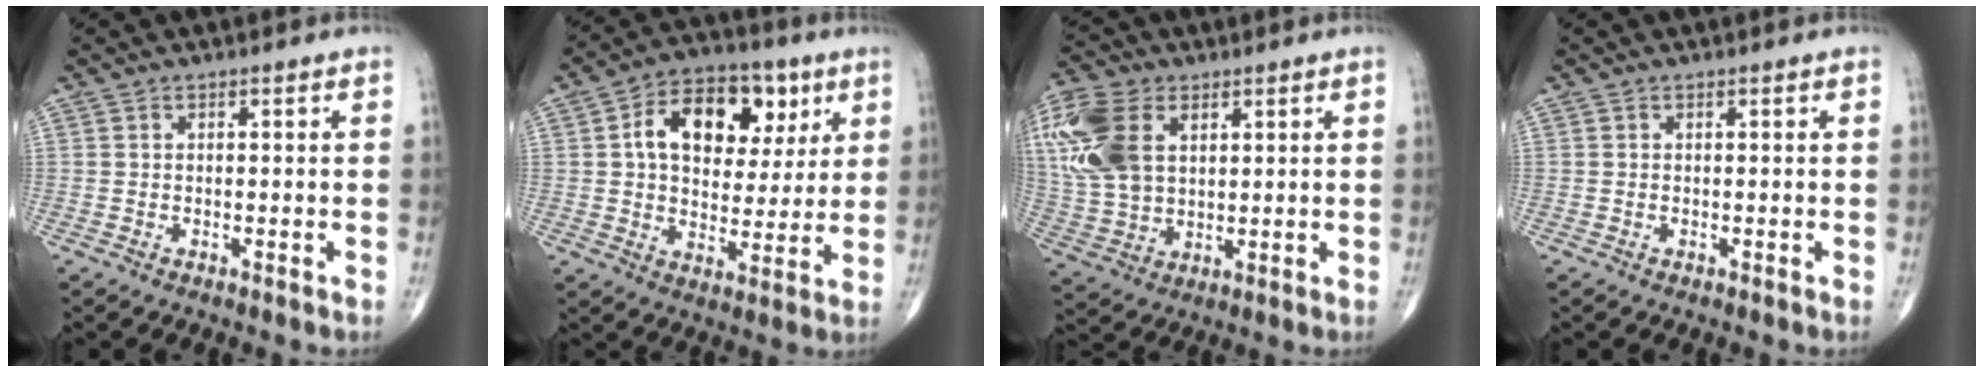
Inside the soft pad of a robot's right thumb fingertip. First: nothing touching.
{"total": 16.7, "force": [5.2, 10.9, 11.5], "torque": [-0.143, 0.004, 0.082]}
{"total": 17.0, "force": [5.2, 11.0, 11.8], "torque": [-0.269, -0.005, 0.103]}
{"total": 0.0}